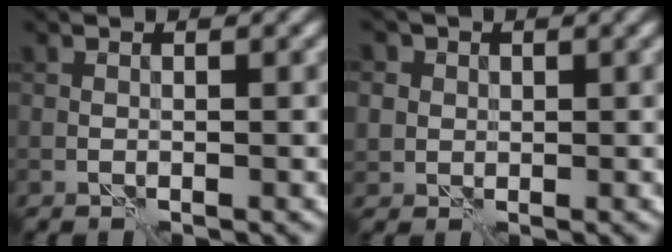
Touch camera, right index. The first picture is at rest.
{"total": 3.9, "force": [1.6, 3.3, 1.3], "torque": [-0.016, 0.013, 0.016]}